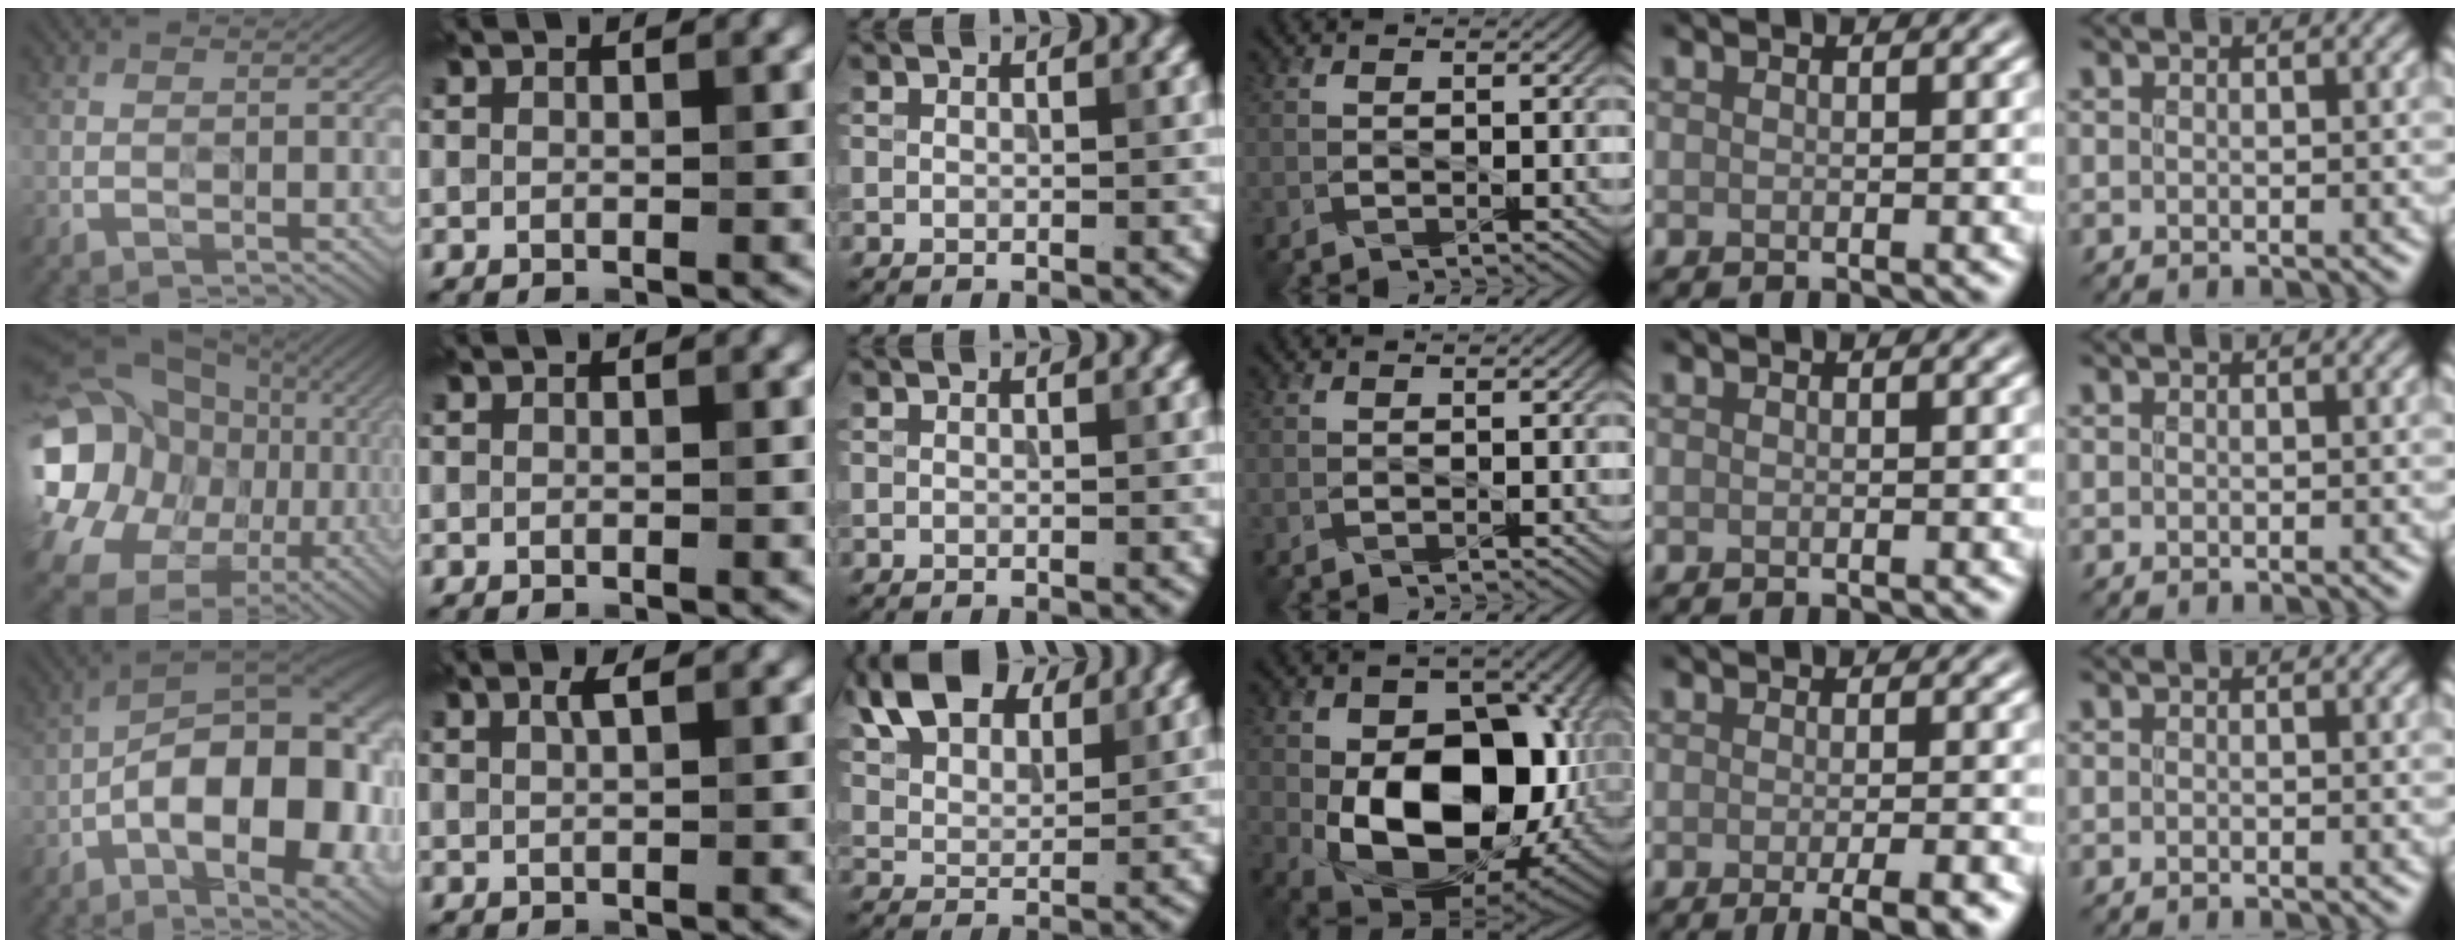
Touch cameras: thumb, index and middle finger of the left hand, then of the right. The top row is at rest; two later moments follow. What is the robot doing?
{"motion": "wipe", "object": "bowl"}